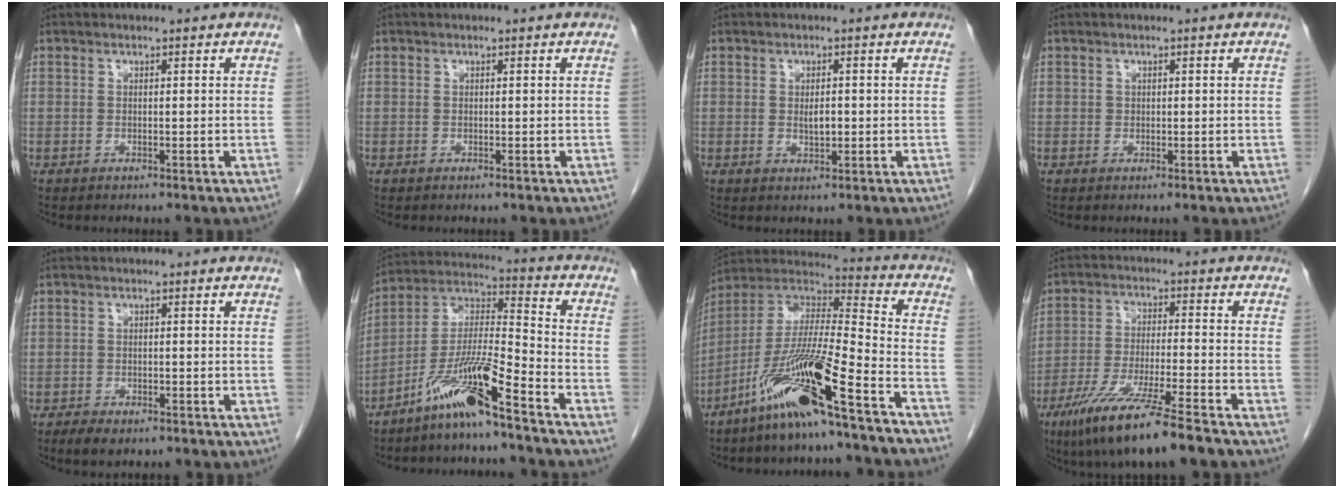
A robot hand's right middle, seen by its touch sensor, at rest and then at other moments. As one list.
[{"total": 0.0}, {"total": 1.8, "force": [-0.1, 0.4, 1.8], "torque": [-0.032, -0.001, 0.000]}, {"total": 0.0}, {"total": 3.5, "force": [-2.6, 1.0, 2.0], "torque": [-0.036, -0.006, -0.037]}, {"total": 11.6, "force": [-8.0, -0.1, 8.4], "torque": [-0.170, -0.001, -0.155]}, {"total": 17.7, "force": [-11.8, 0.6, 13.1], "torque": [-0.268, -0.017, -0.217]}, {"total": 13.1, "force": [-9.1, -0.1, 9.4], "torque": [-0.178, -0.039, -0.162]}]